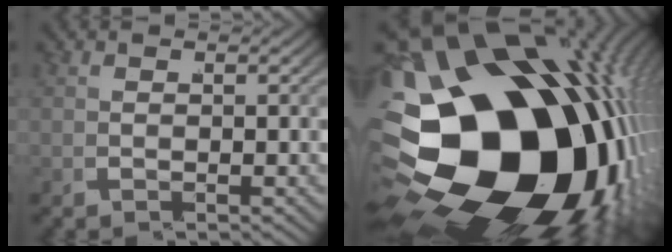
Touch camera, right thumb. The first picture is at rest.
{"total": 39.3, "force": [-3.6, 25.2, 29.9], "torque": [-0.477, -0.072, -0.015]}